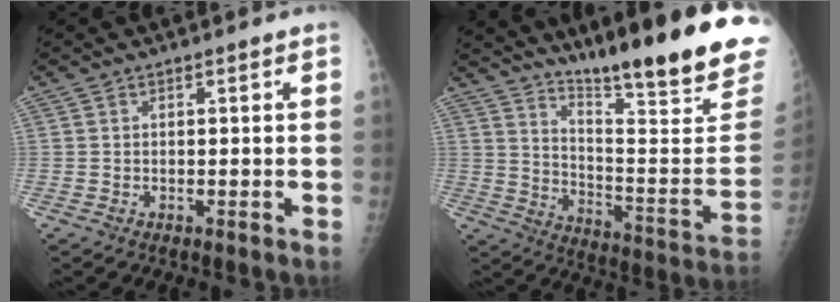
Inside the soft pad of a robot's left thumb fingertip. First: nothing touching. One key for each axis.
{"total": 25.8, "fx": 19.4, "fy": 2.5, "fz": 16.8, "tx": -0.234, "ty": -0.133, "tz": 0.284}